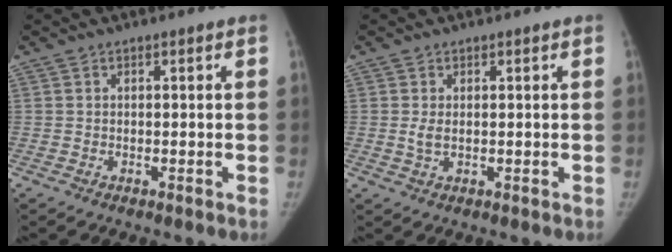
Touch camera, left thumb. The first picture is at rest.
{"total": 2.1, "force": [0.3, 1.2, 1.6], "torque": [-0.032, -0.005, 0.009]}